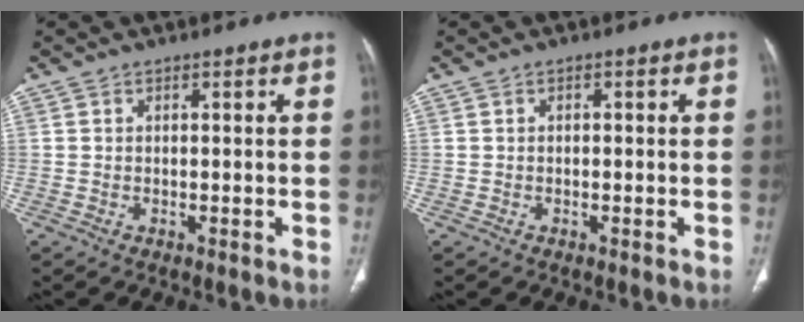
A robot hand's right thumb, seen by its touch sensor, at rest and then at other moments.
{"total": 0.0}